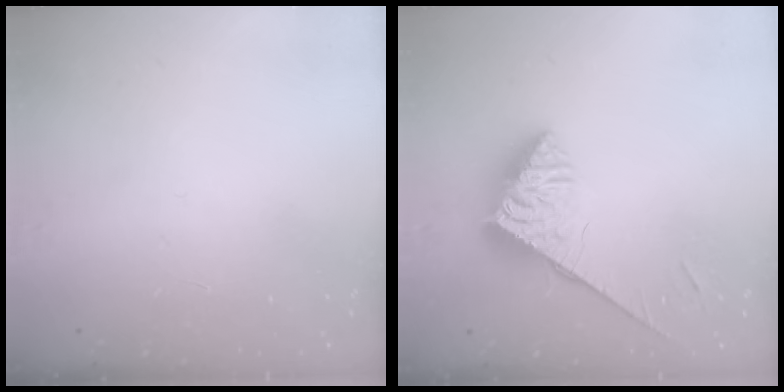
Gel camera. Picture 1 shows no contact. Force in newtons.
{"total": 4.6, "press": 4.5, "slide": 0.7}